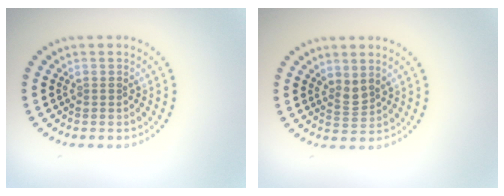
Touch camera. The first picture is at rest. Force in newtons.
{"total": 1.6, "press": 1.2, "slide": 1.0}